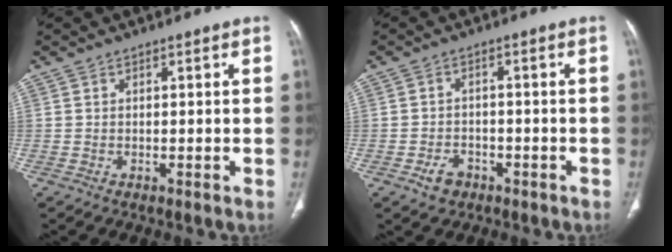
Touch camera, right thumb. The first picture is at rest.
{"total": 3.6, "force": [-2.0, 2.6, 1.6], "torque": [-0.021, 0.018, -0.027]}